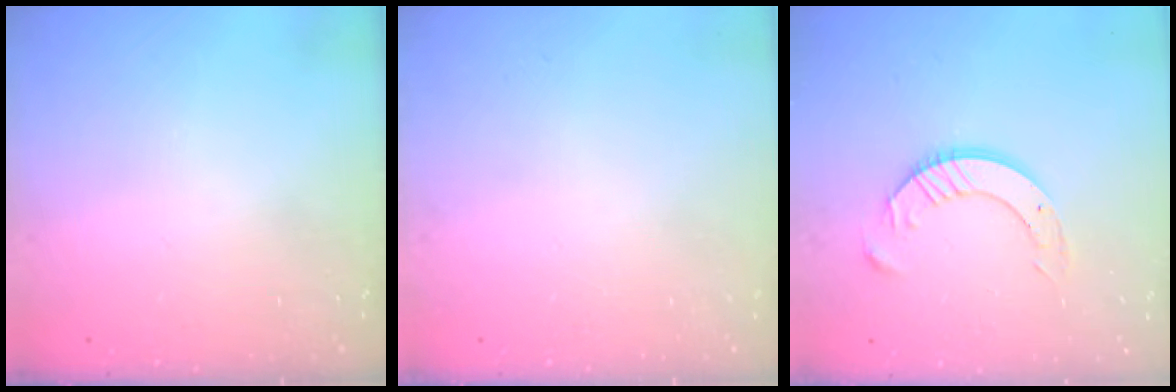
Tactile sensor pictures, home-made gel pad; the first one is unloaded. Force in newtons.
{"total": 0.0}
{"total": 10.1, "press": 10.0, "slide": 1.0}